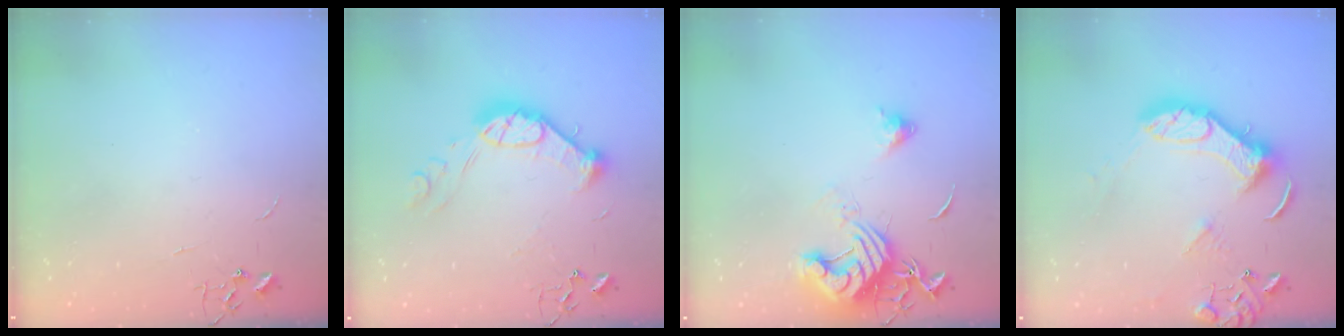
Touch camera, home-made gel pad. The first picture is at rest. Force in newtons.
{"total": 14.5, "press": 14.4, "slide": 1.2}
{"total": 14.1, "press": 14.0, "slide": 1.7}
{"total": 14.2, "press": 14.1, "slide": 1.4}